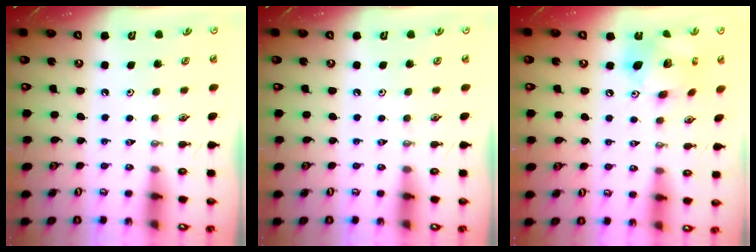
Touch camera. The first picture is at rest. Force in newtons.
{"total": 0.0}
{"total": 15.8, "press": 15.8, "slide": 1.5}